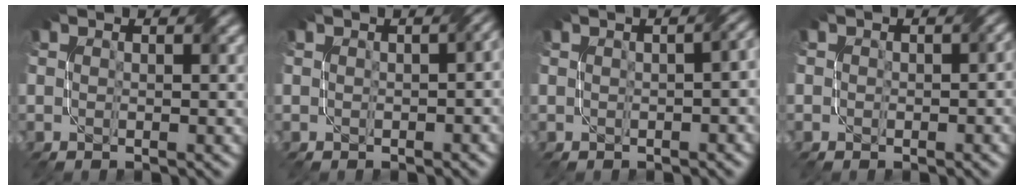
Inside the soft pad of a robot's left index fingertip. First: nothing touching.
{"total": 2.3, "force": [-0.1, 1.1, 2.0], "torque": [-0.015, 0.003, 0.010]}
{"total": 4.6, "force": [0.1, 2.3, 3.9], "torque": [-0.012, 0.014, 0.005]}
{"total": 1.8, "force": [0.1, 1.5, 1.1], "torque": [-0.004, -0.003, 0.003]}